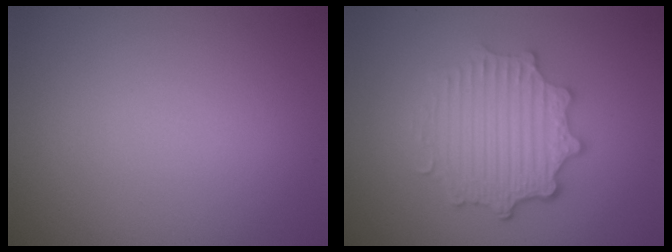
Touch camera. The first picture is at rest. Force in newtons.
{"total": 4.8, "press": 3.7, "slide": 3.0}